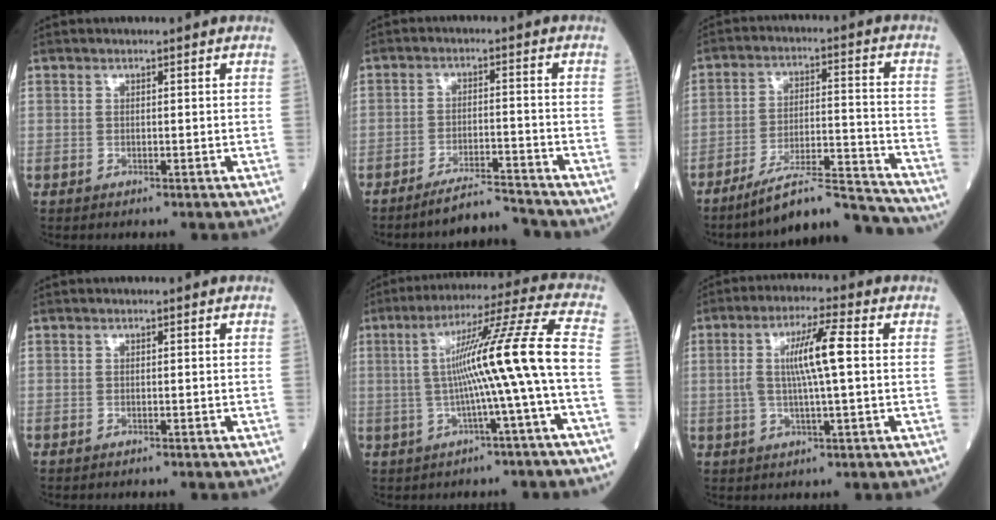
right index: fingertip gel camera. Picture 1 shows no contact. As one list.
[{"total": 7.3, "force": [-7.1, -0.4, 1.2], "torque": [-0.015, 0.002, -0.125]}, {"total": 14.3, "force": [-13.5, 0.7, 4.7], "torque": [-0.063, 0.028, -0.216]}, {"total": 0.6, "force": [-0.6, 0.1, 0.1], "torque": [-0.002, -0.001, -0.012]}, {"total": 13.2, "force": [-1.4, -2.2, 13.0], "torque": [-0.212, 0.022, -0.024]}, {"total": 7.6, "force": [0.8, 0.2, 7.5], "torque": [-0.146, 0.010, 0.015]}]